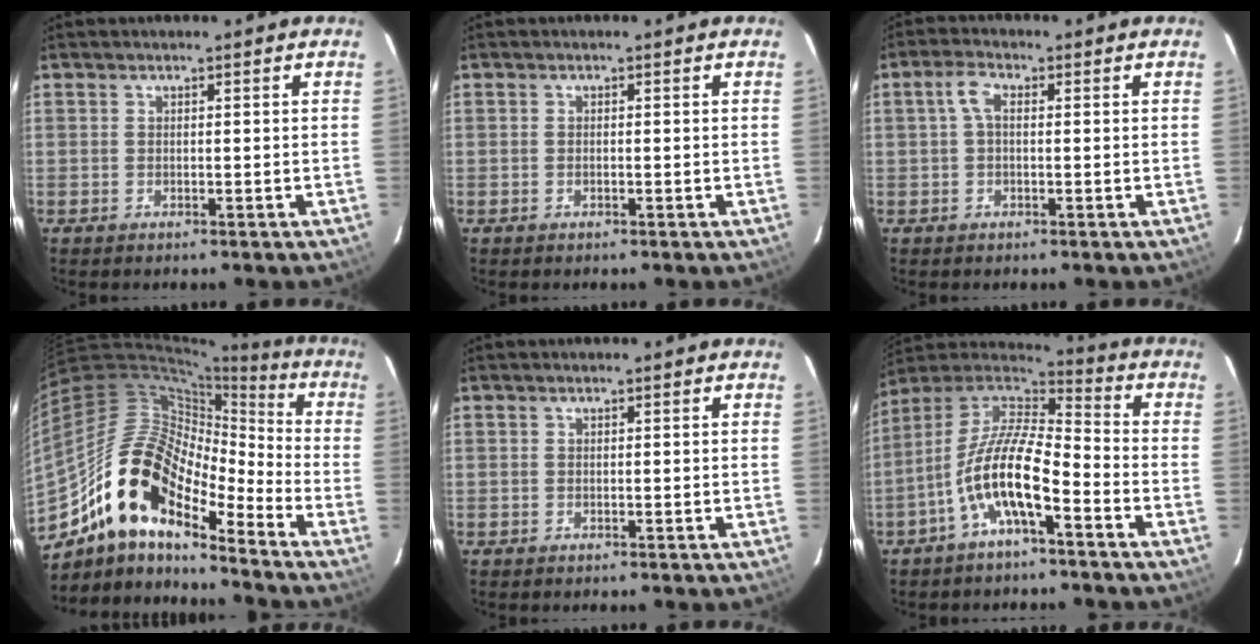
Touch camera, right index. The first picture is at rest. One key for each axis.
{"total": 0.0}
{"total": 3.0, "fx": 0.3, "fy": 1.5, "fz": 2.6, "tx": -0.055, "ty": 0.011, "tz": 0.007}
{"total": 18.5, "fx": -12.7, "fy": 7.0, "fz": 11.4, "tx": -0.202, "ty": -0.001, "tz": -0.256}
{"total": 0.0}
{"total": 13.7, "fx": -6.2, "fy": 3.9, "fz": 11.6, "tx": -0.227, "ty": -0.001, "tz": -0.123}